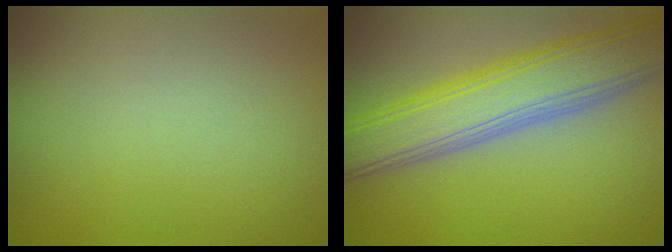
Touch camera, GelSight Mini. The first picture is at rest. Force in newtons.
{"total": 7.8, "press": 7.7, "slide": 0.4}